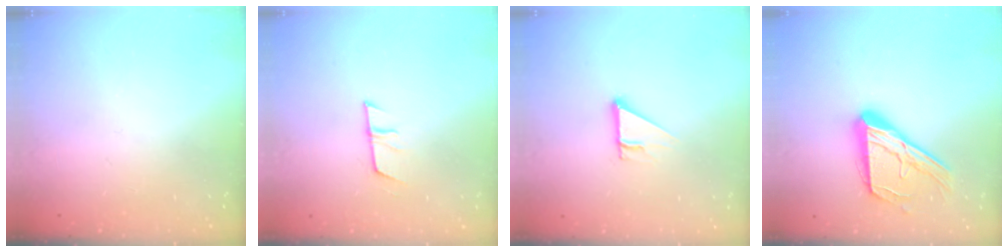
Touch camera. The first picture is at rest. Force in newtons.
{"total": 7.2, "press": 7.1, "slide": 0.5}
{"total": 2.7, "press": 2.7, "slide": 0.0}
{"total": 17.1, "press": 17.0, "slide": 1.6}